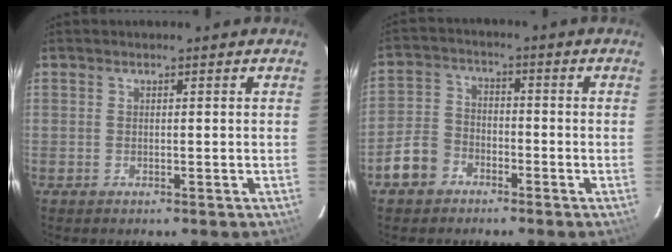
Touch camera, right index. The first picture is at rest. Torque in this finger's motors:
{"motor_torque": [0.38, -0.44, 0.00, -0.06]}